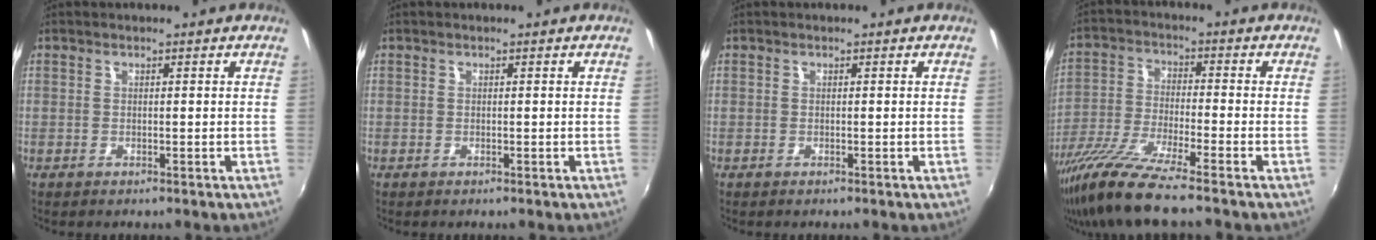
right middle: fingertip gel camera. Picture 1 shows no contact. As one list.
[{"total": 0.0}, {"total": 0.0}, {"total": 12.9, "force": [-10.0, -0.2, 8.2], "torque": [-0.169, -0.037, -0.189]}]